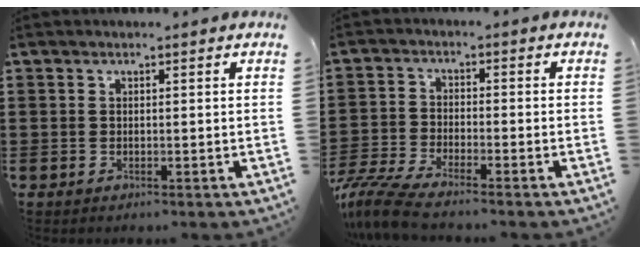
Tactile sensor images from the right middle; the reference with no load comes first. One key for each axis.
{"total": 6.5, "fx": -5.6, "fy": 0.5, "fz": 3.1, "tx": -0.088, "ty": -0.014, "tz": -0.115}